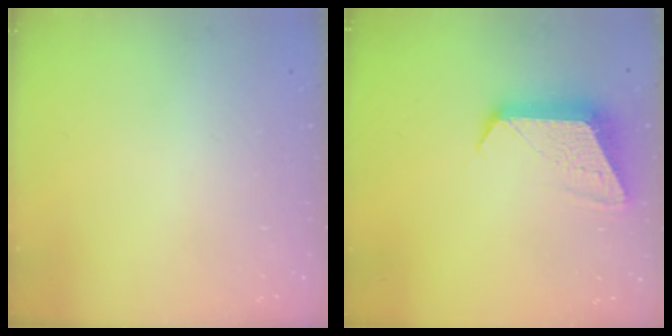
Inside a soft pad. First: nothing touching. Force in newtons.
{"total": 12.1, "press": 12.1, "slide": 1.0}